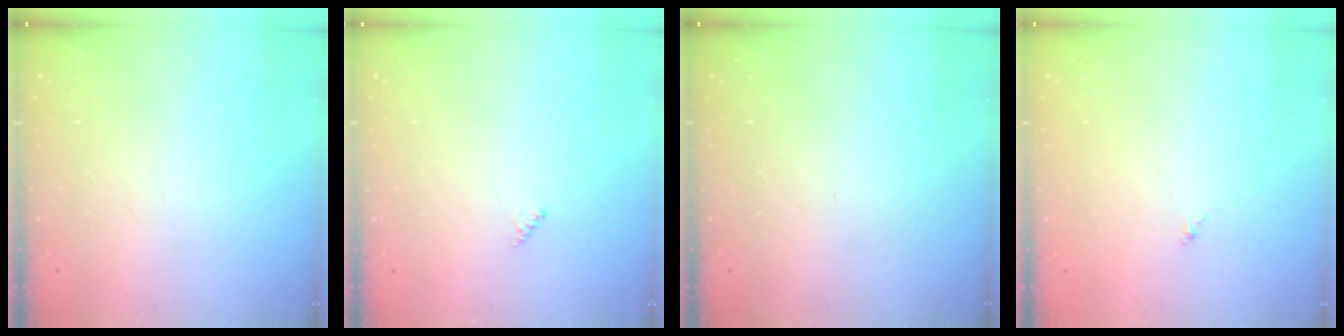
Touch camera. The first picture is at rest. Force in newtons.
{"total": 2.0, "press": 2.0, "slide": 0.2}
{"total": 0.0}
{"total": 0.0}